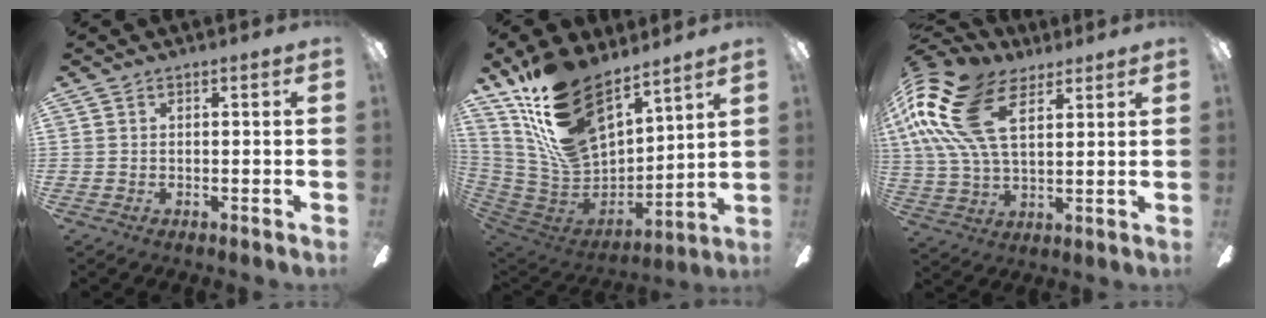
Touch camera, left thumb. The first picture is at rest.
{"total": 22.4, "force": [16.2, 10.4, 11.5], "torque": [-0.236, -0.105, 0.299]}
{"total": 22.2, "force": [9.3, 12.3, 16.0], "torque": [-0.364, -0.016, 0.158]}